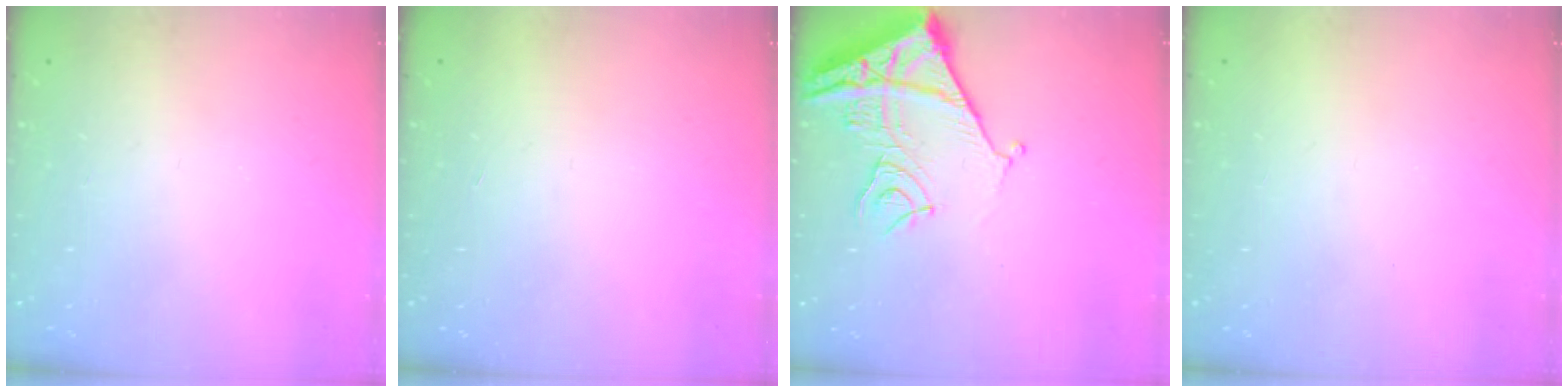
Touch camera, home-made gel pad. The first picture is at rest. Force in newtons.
{"total": 1.7, "press": 1.7, "slide": 0.1}
{"total": 12.8, "press": 12.7, "slide": 1.6}
{"total": 1.5, "press": 1.5, "slide": 0.1}